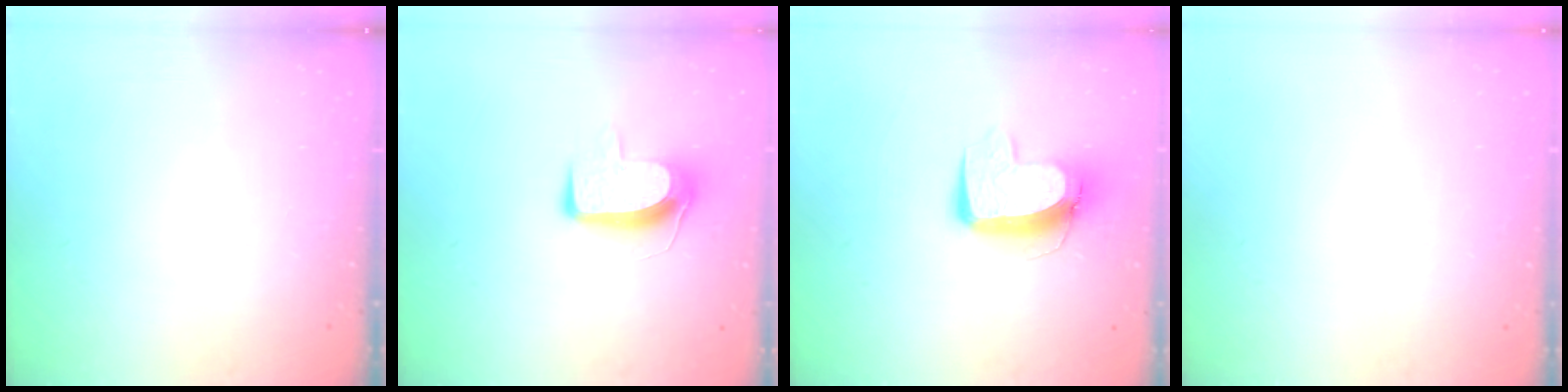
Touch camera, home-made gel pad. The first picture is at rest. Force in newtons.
{"total": 9.3, "press": 9.3, "slide": 0.6}
{"total": 10.9, "press": 10.9, "slide": 1.2}
{"total": 0.0}